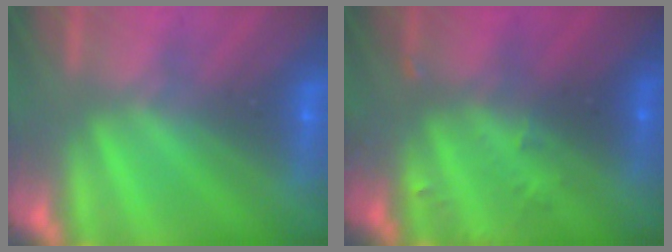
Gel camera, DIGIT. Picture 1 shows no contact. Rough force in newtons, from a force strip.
{"total": 2.9}